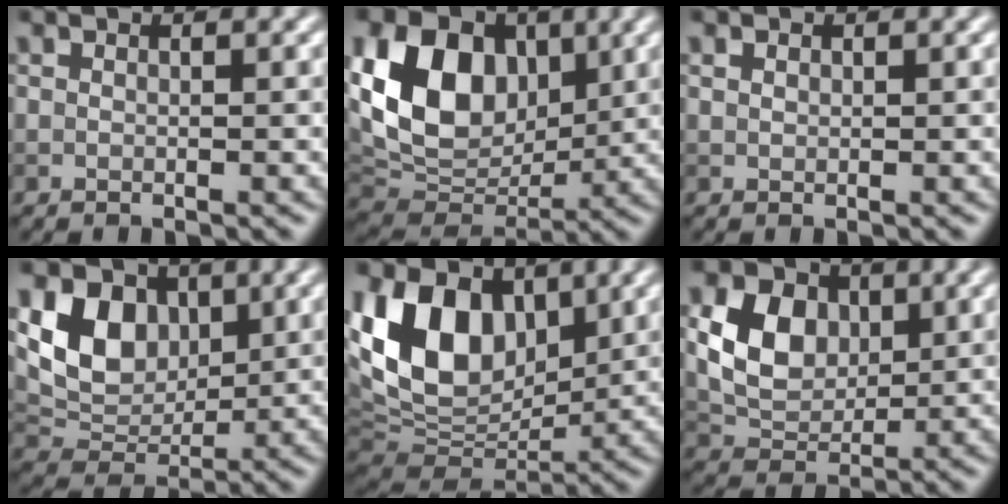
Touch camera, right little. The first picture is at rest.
{"total": 12.0, "force": [2.8, 8.7, 7.8], "torque": [-0.156, 0.008, 0.044]}
{"total": 0.6, "force": [0.3, 0.4, 0.3], "torque": [-0.005, 0.000, 0.006]}
{"total": 7.0, "force": [2.0, 5.2, 4.3], "torque": [-0.079, -0.004, 0.036]}
{"total": 12.8, "force": [3.7, 8.6, 8.8], "torque": [-0.185, 0.008, 0.061]}
{"total": 6.1, "force": [1.3, 4.6, 3.9], "torque": [-0.080, 0.000, 0.024]}